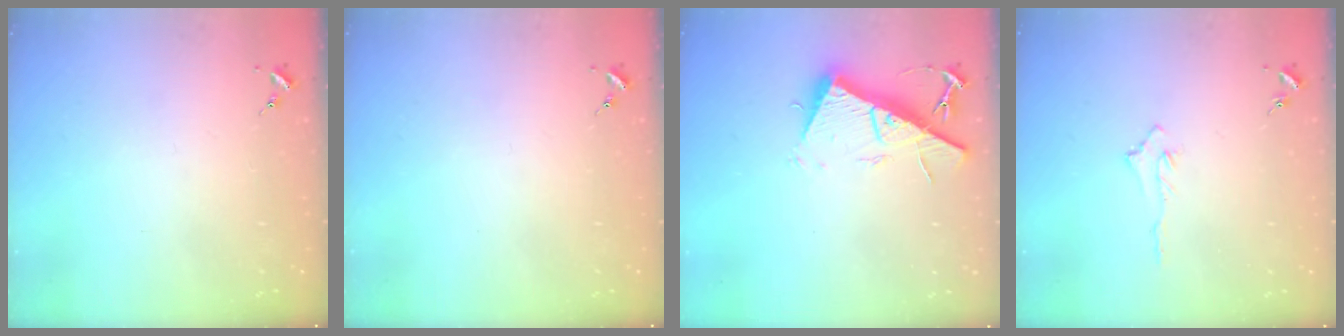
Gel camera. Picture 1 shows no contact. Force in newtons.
{"total": 0.0}
{"total": 14.6, "press": 14.6, "slide": 0.4}
{"total": 3.2, "press": 3.2, "slide": 0.4}